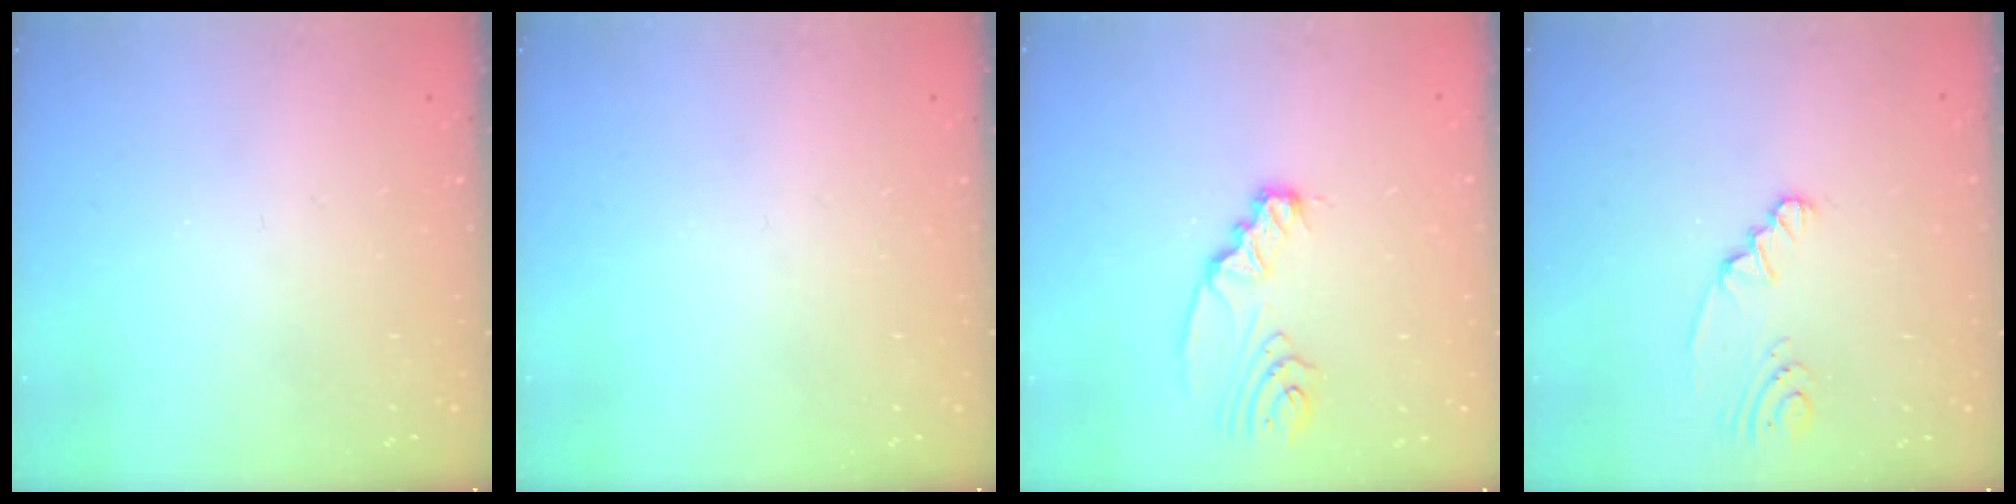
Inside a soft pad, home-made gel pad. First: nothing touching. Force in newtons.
{"total": 0.0}
{"total": 5.6, "press": 5.6, "slide": 0.6}
{"total": 2.6, "press": 2.4, "slide": 0.9}